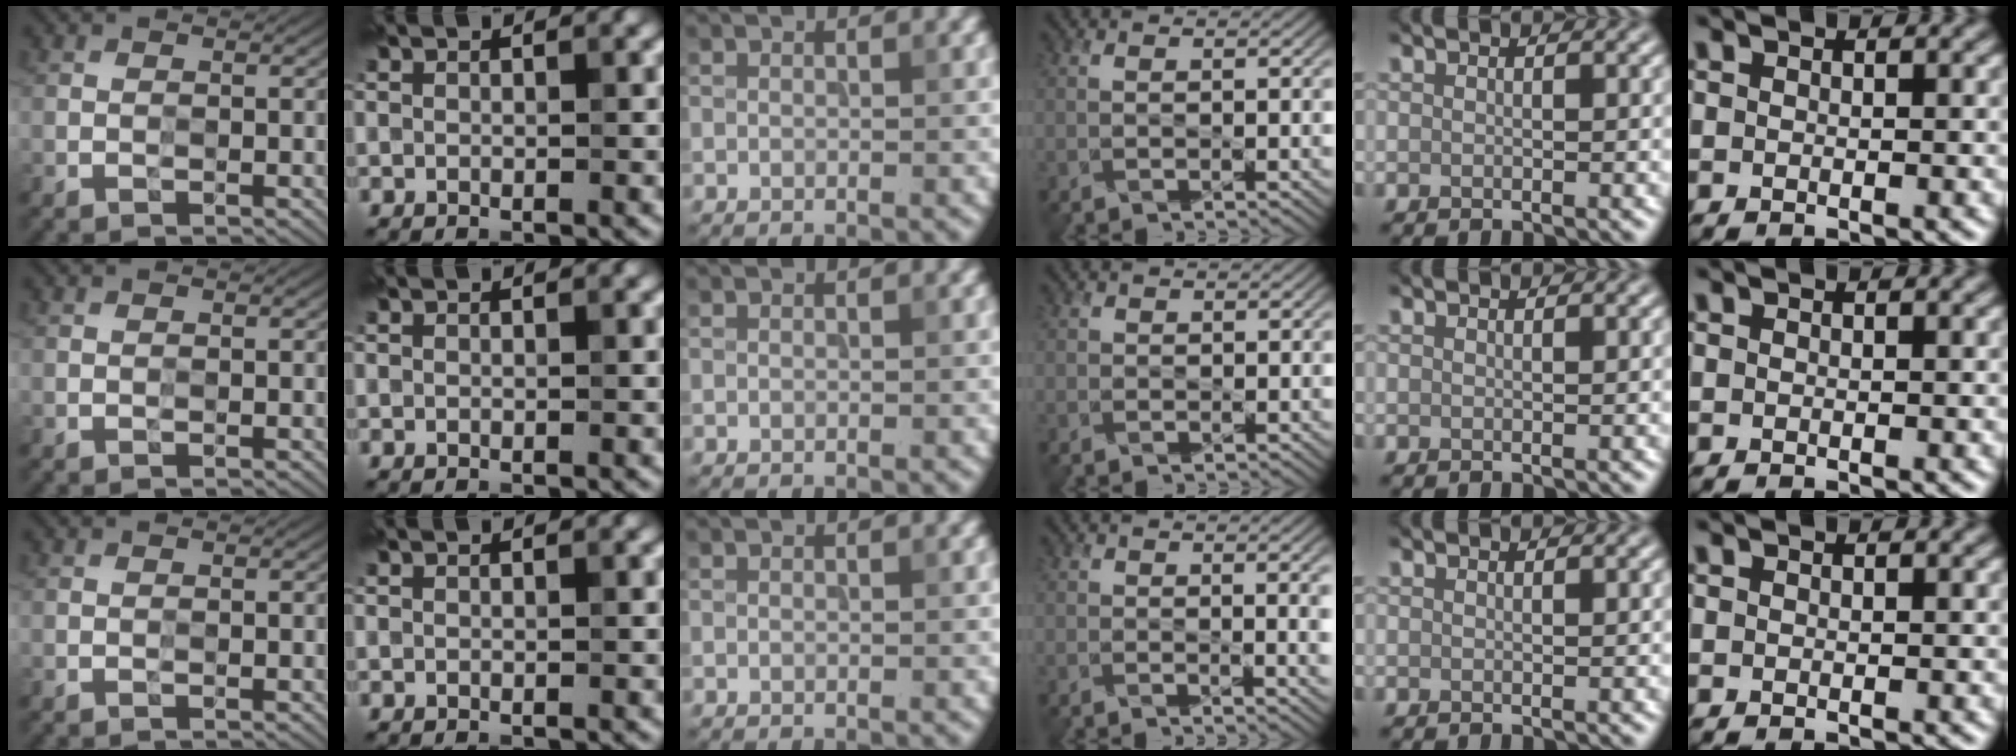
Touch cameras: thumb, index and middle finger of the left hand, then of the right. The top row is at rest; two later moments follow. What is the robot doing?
{"motion": "press", "object": "grip strengthener"}